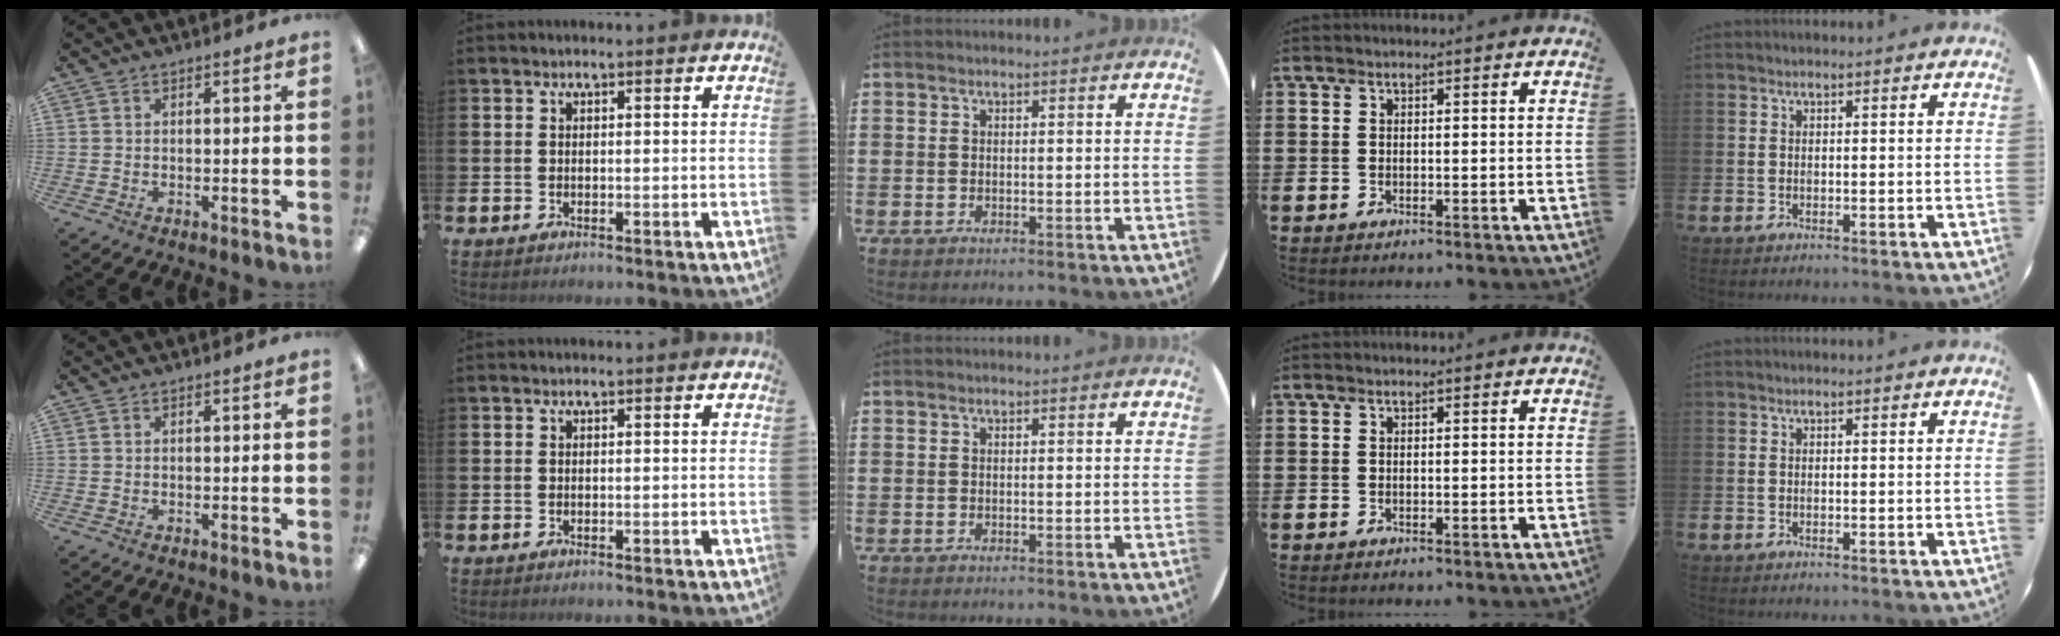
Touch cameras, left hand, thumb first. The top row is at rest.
{}